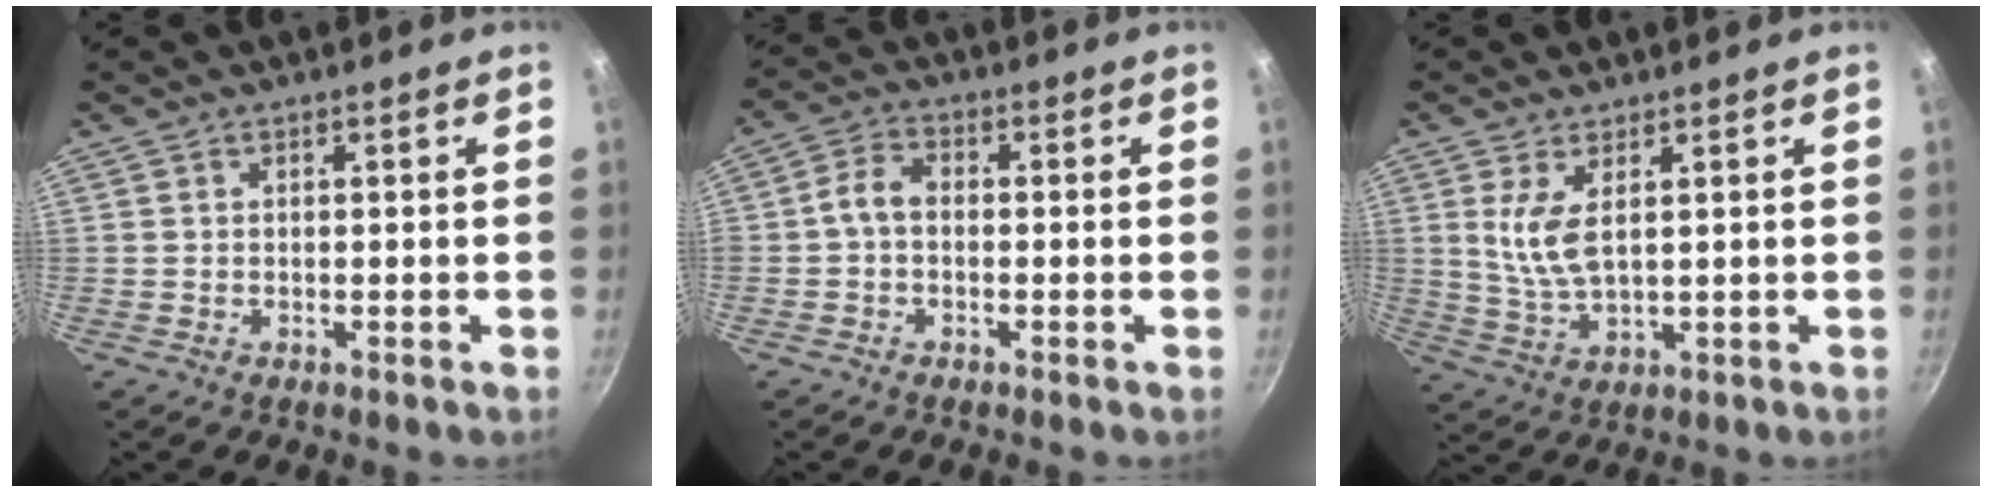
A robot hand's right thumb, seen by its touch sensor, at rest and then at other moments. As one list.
[{"total": 4.0, "force": [-0.7, 2.7, 2.9], "torque": [-0.057, 0.023, -0.024]}, {"total": 6.5, "force": [1.9, 2.7, 5.5], "torque": [-0.112, -0.019, 0.046]}]